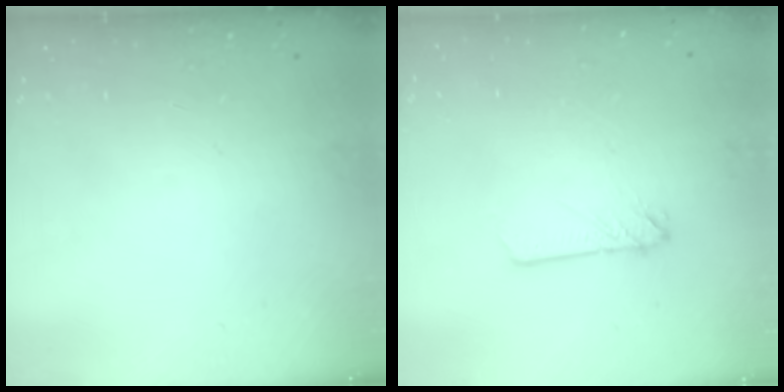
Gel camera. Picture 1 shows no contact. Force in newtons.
{"total": 2.4, "press": 2.4, "slide": 0.2}